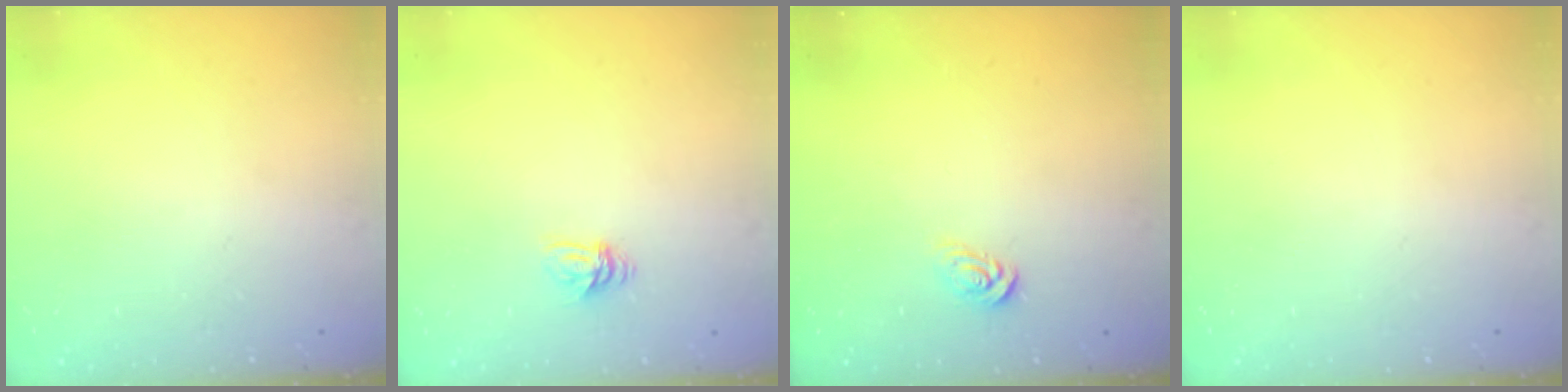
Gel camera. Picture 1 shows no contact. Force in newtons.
{"total": 4.9, "press": 4.9, "slide": 0.6}
{"total": 3.7, "press": 3.7, "slide": 0.4}
{"total": 0.0}